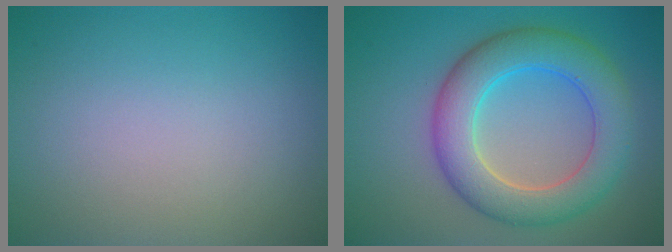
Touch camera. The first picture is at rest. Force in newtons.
{"total": 7.1, "press": 7.1, "slide": 0.2}